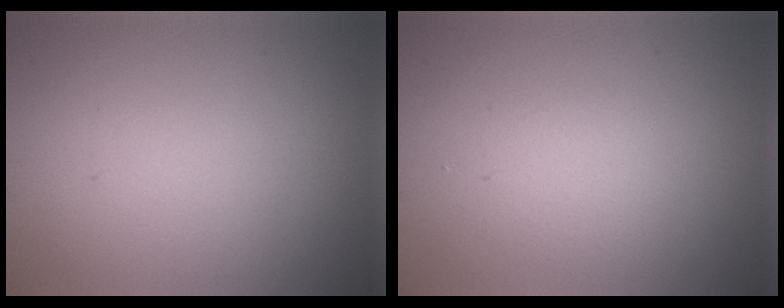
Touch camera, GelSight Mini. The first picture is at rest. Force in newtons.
{"total": 1.6, "press": 1.6, "slide": 0.0}